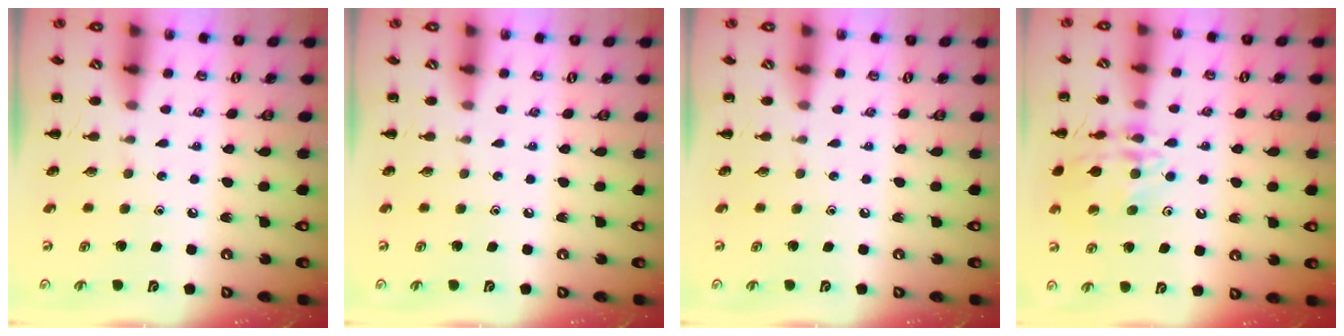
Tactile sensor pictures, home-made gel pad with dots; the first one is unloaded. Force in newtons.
{"total": 0.0}
{"total": 0.0}
{"total": 14.0, "press": 13.9, "slide": 1.3}